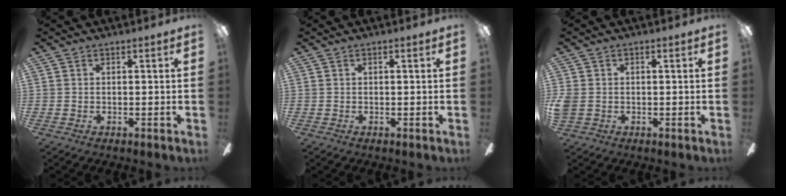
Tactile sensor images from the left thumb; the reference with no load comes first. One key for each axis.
{"total": 0.0}
{"total": 2.9, "fx": -0.4, "fy": 2.4, "fz": 1.5, "tx": -0.032, "ty": 0.006, "tz": -0.007}